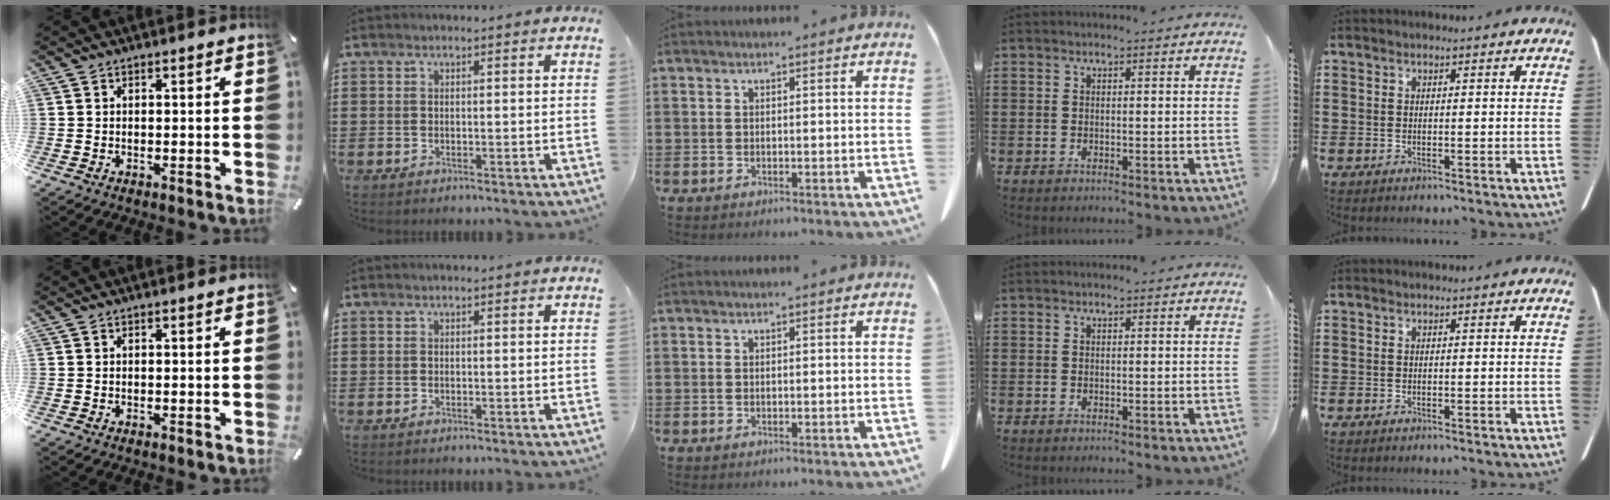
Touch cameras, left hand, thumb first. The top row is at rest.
{}